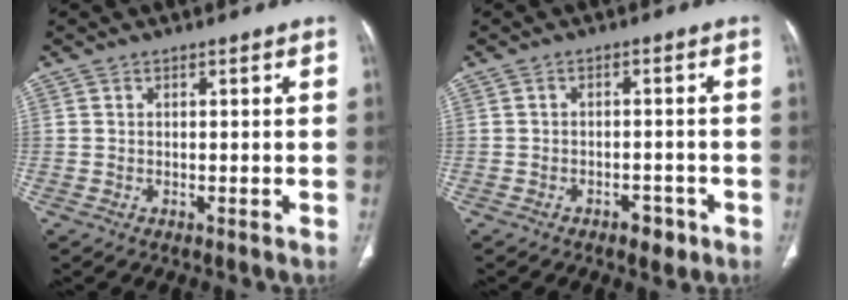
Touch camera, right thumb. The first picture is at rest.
{"total": 3.4, "force": [-2.1, 1.9, 1.9], "torque": [-0.016, 0.012, -0.025]}